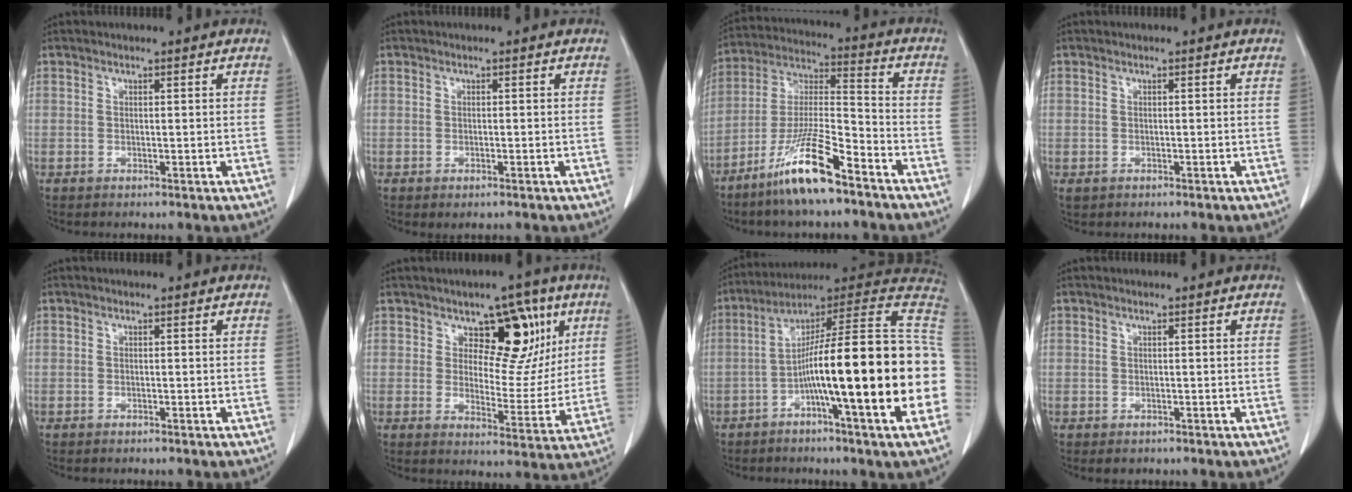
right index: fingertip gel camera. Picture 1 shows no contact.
{"total": 0.8, "force": [-0.4, 0.3, 0.6], "torque": [-0.009, -0.002, 0.000]}
{"total": 13.4, "force": [-8.8, 1.4, 10.0], "torque": [-0.204, -0.018, -0.164]}
{"total": 0.7, "force": [-0.2, 0.7, 0.2], "torque": [-0.006, 0.004, 0.004]}
{"total": 0.0}
{"total": 11.0, "force": [5.2, 6.1, 7.5], "torque": [-0.085, 0.009, 0.080]}
{"total": 26.0, "force": [-4.7, 0.5, 25.5], "torque": [-0.303, 0.019, -0.084]}
{"total": 1.0, "force": [-0.5, 0.9, 0.2], "torque": [-0.006, 0.005, -0.001]}